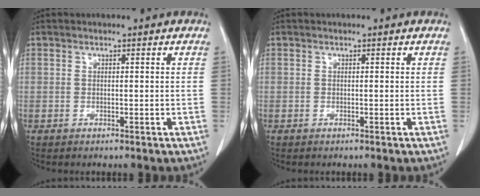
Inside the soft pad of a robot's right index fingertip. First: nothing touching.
{"total": 0.0}